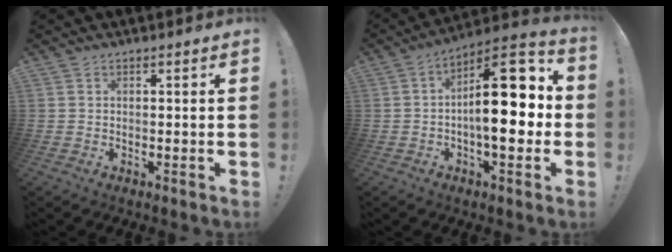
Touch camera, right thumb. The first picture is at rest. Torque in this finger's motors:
{"motor_torque": [2.06, 2.95, 1.38, -1.12, 0.10]}